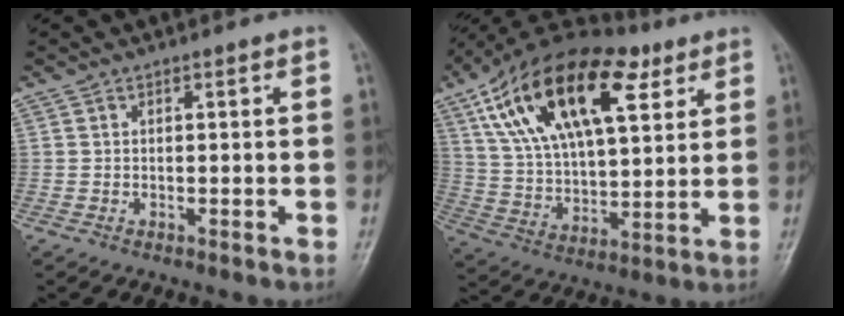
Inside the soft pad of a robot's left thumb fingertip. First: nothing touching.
{"total": 25.9, "force": [11.8, 12.4, 19.5], "torque": [-0.324, -0.007, 0.205]}